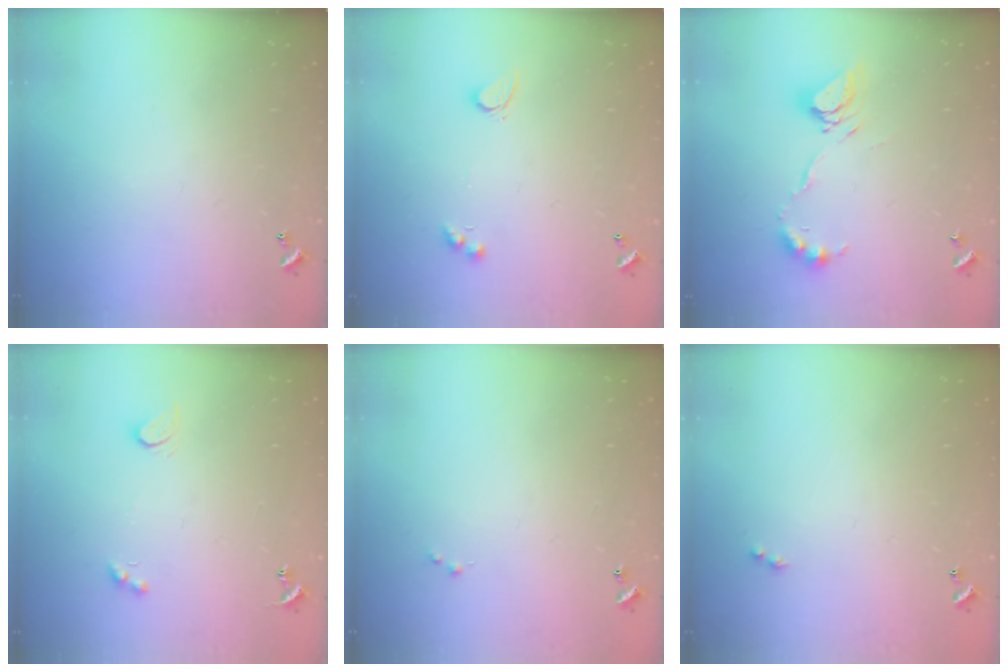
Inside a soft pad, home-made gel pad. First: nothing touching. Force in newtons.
{"total": 2.9, "press": 2.6, "slide": 1.3}
{"total": 9.5, "press": 9.5, "slide": 0.6}
{"total": 2.8, "press": 2.8, "slide": 0.5}
{"total": 0.0}
{"total": 2.0, "press": 2.0, "slide": 0.4}